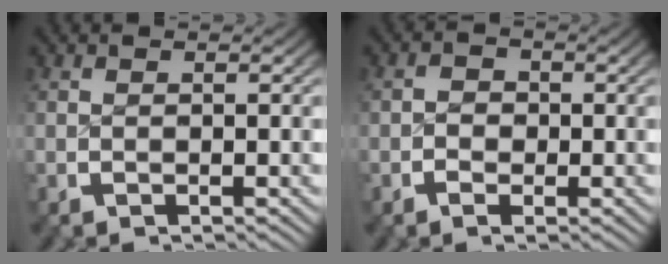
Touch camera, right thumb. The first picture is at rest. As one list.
[{"total": 1.6, "force": [-0.3, 1.2, 1.0], "torque": [-0.015, -0.003, -0.009]}]